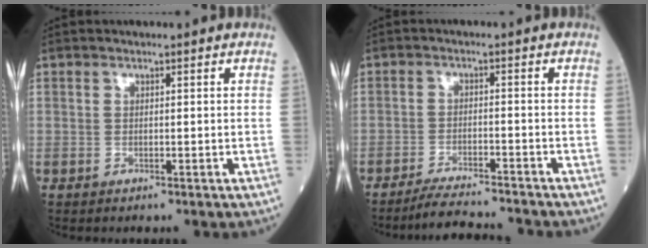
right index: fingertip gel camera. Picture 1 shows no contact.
{"total": 8.0, "force": [-7.6, 0.0, 2.5], "torque": [-0.038, -0.010, -0.125]}